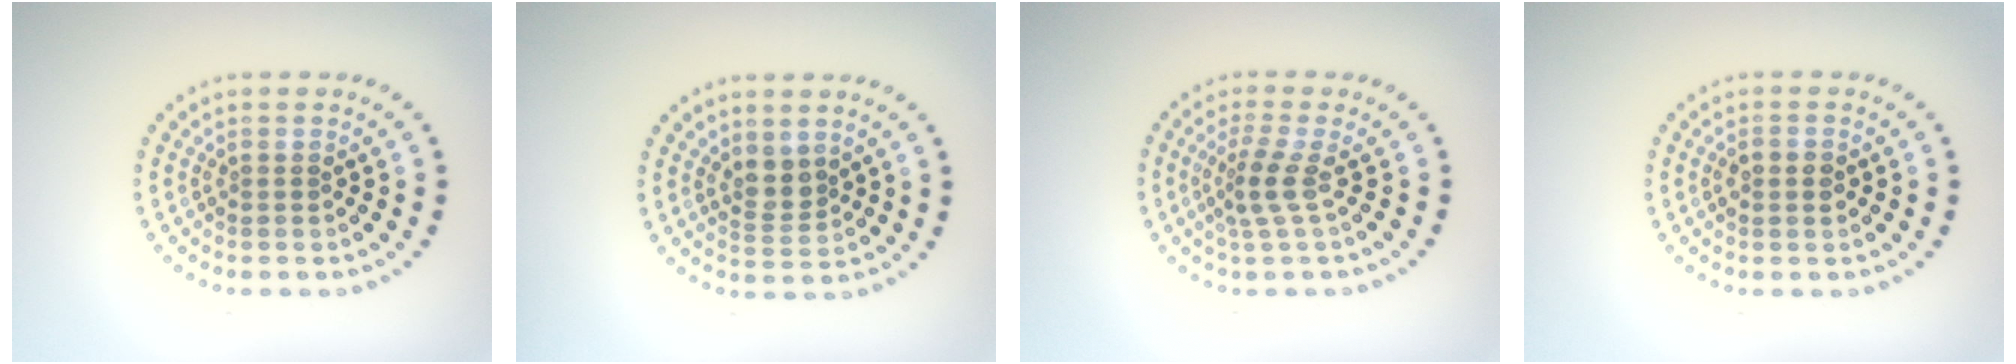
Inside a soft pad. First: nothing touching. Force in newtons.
{"total": 2.1, "press": 1.8, "slide": 1.0}
{"total": 2.4, "press": 1.8, "slide": 1.7}
{"total": 1.5, "press": 1.5, "slide": 0.2}